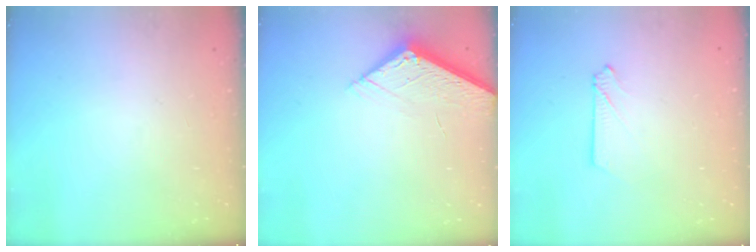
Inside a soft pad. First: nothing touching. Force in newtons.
{"total": 6.0, "press": 6.0, "slide": 0.6}
{"total": 2.7, "press": 2.7, "slide": 0.3}